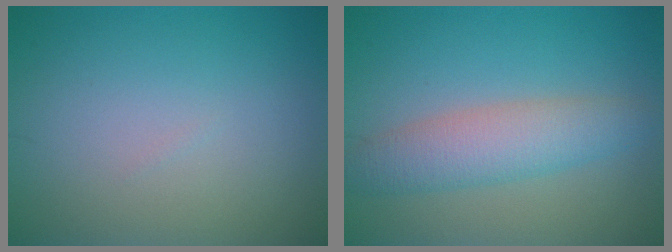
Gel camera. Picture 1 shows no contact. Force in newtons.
{"total": 4.3, "press": 4.3, "slide": 0.1}